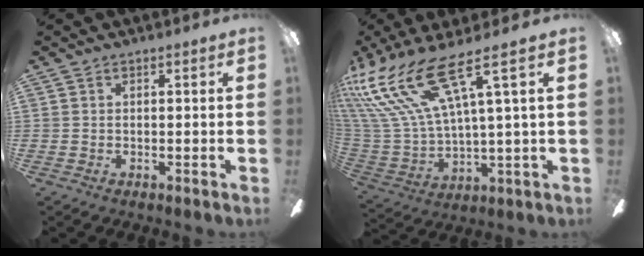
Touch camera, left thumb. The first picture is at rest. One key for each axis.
{"total": 21.9, "fx": 11.2, "fy": 6.9, "fz": 17.5, "tx": -0.381, "ty": -0.059, "tz": 0.190}